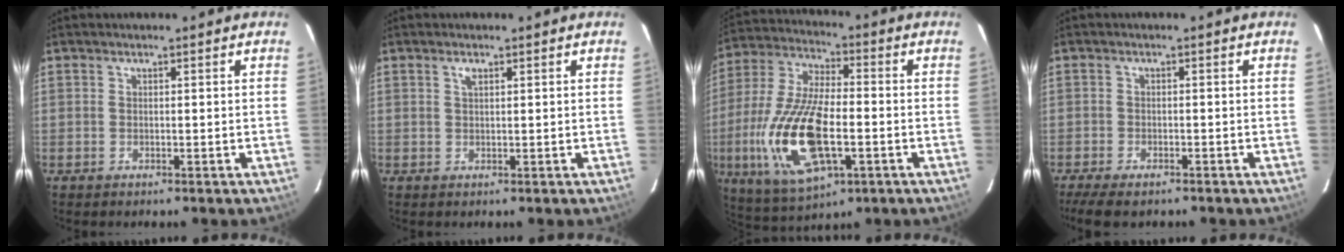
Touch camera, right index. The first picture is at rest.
{"total": 1.2, "force": [0.6, 0.5, 0.9], "torque": [-0.017, 0.004, 0.010]}
{"total": 19.9, "force": [-5.0, 8.3, 17.4], "torque": [-0.377, -0.017, -0.088]}
{"total": 7.1, "force": [-5.6, 2.3, 3.8], "torque": [-0.095, -0.025, -0.098]}